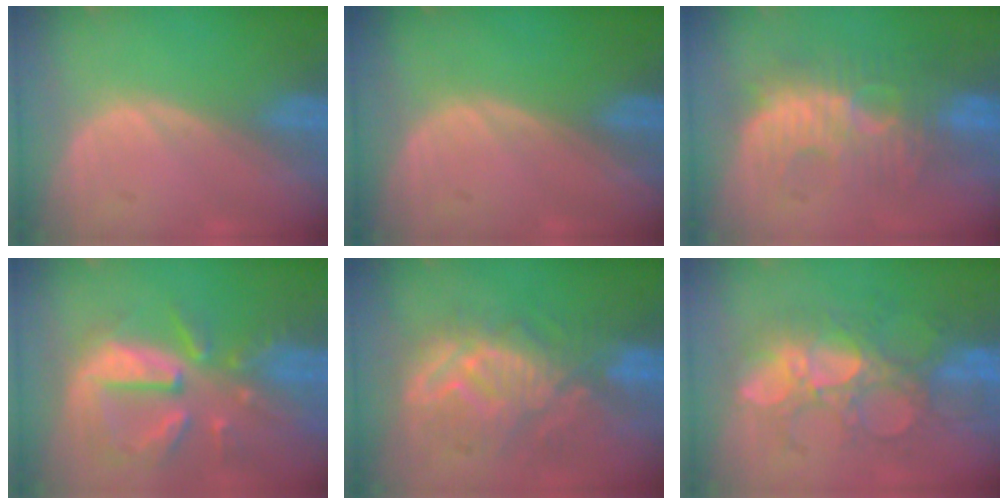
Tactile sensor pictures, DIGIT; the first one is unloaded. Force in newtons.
{"total": 0.0}
{"total": 9.0, "press": 8.9, "slide": 1.6}
{"total": 10.9, "press": 9.5, "slide": 5.2}
{"total": 10.2, "press": 10.0, "slide": 2.1}
{"total": 9.8, "press": 9.2, "slide": 3.4}